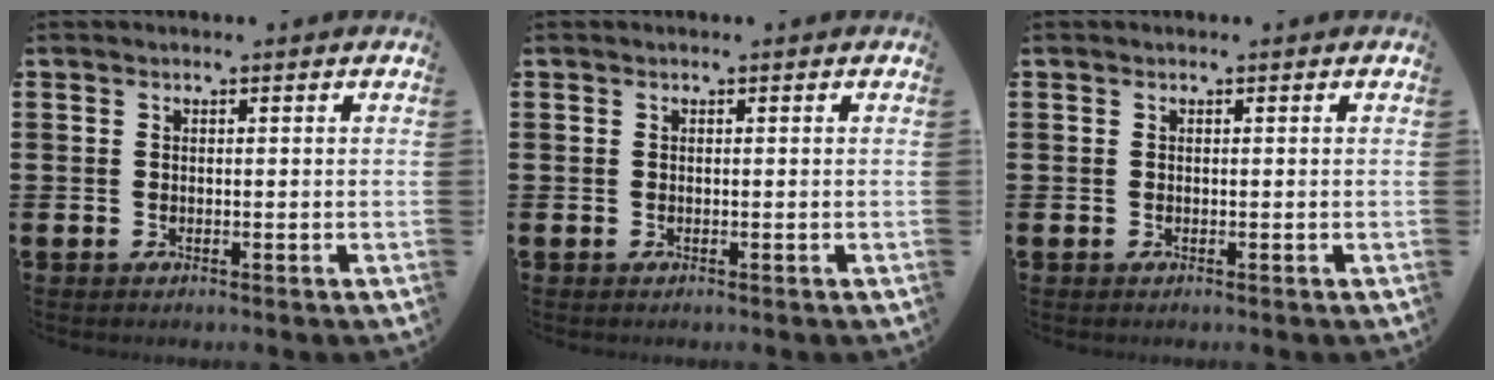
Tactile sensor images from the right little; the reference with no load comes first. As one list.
[{"total": 0.0}, {"total": 0.0}]